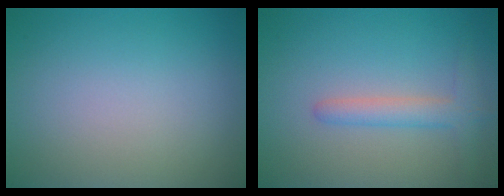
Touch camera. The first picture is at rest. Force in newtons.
{"total": 2.6, "press": 2.6, "slide": 0.1}